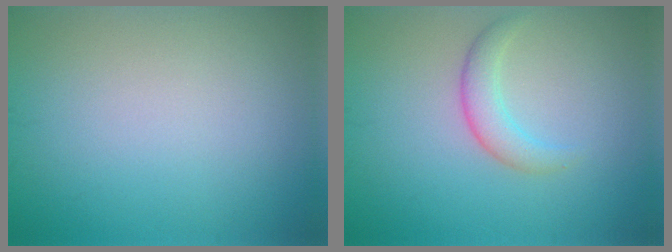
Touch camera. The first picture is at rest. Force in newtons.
{"total": 2.4, "press": 2.4, "slide": 0.1}